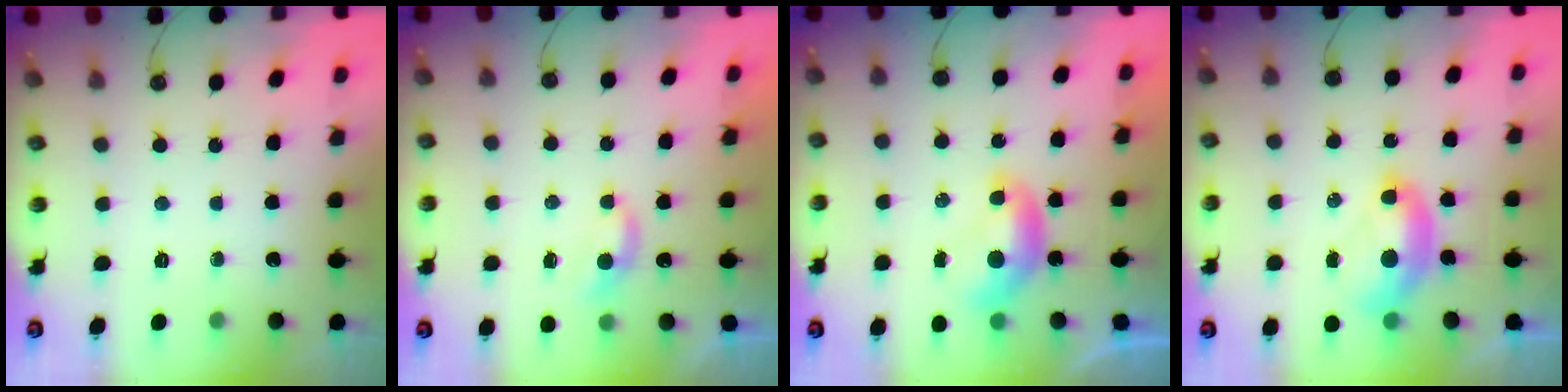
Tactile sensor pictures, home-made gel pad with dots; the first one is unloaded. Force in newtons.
{"total": 1.7, "press": 1.6, "slide": 0.4}
{"total": 0.0}
{"total": 2.6, "press": 2.6, "slide": 0.5}